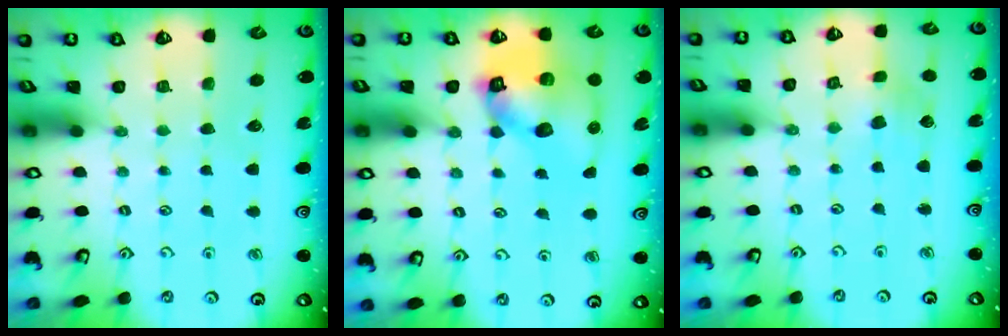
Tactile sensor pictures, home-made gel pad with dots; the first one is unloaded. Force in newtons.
{"total": 14.6, "press": 14.4, "slide": 2.2}
{"total": 2.7, "press": 2.7, "slide": 0.4}